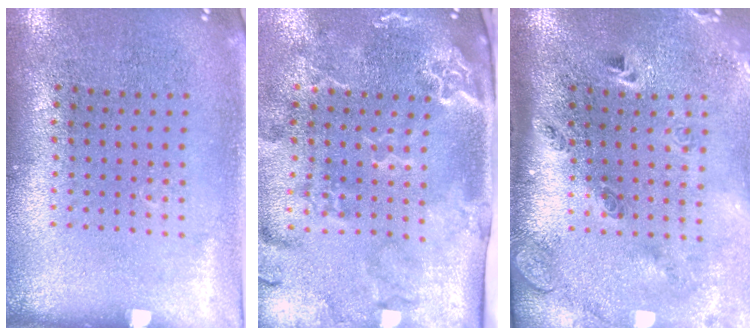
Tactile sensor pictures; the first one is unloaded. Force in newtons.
{"total": 3.1, "press": 2.4, "slide": 2.0}
{"total": 3.0, "press": 1.9, "slide": 2.2}